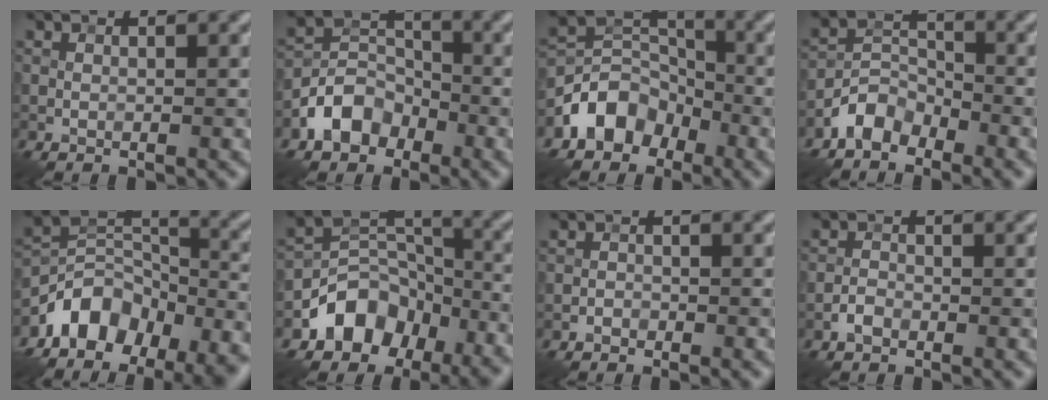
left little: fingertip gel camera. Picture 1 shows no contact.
{"total": 4.6, "force": [-2.7, 3.2, 1.9], "torque": [-0.032, 0.004, -0.058]}
{"total": 5.4, "force": [-3.3, 3.9, 1.9], "torque": [-0.018, 0.002, -0.069]}
{"total": 3.2, "force": [-2.6, 1.6, 1.1], "torque": [-0.019, 0.010, -0.061]}
{"total": 8.7, "force": [-6.2, 4.6, 4.1], "torque": [-0.056, 0.001, -0.120]}
{"total": 7.5, "force": [-4.5, 5.1, 3.1], "torque": [-0.028, -0.003, -0.087]}
{"total": 0.7, "force": [-0.6, 0.2, 0.1], "torque": [-0.002, 0.003, -0.011]}
{"total": 1.2, "force": [-0.8, 0.6, 0.6], "torque": [-0.010, 0.005, -0.019]}